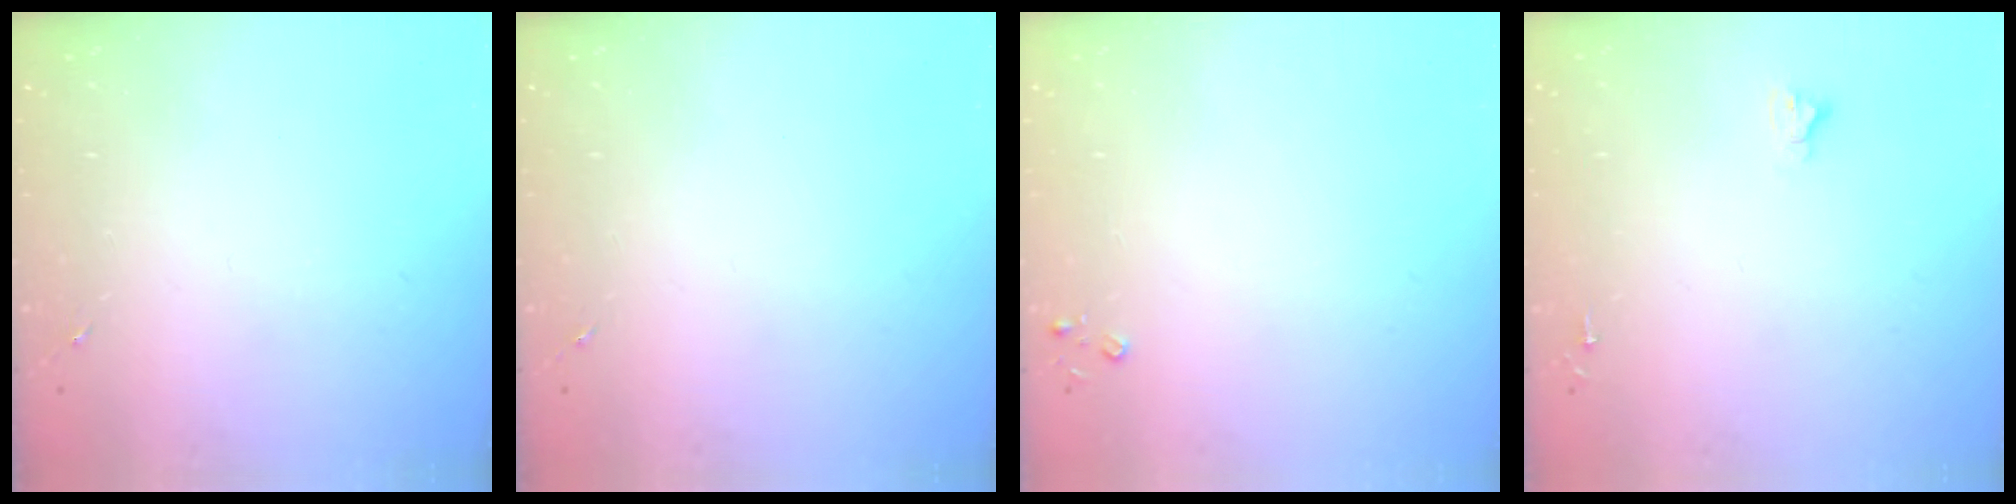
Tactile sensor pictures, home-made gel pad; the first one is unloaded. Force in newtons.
{"total": 0.0}
{"total": 2.6, "press": 2.6, "slide": 0.3}
{"total": 2.7, "press": 2.7, "slide": 0.2}